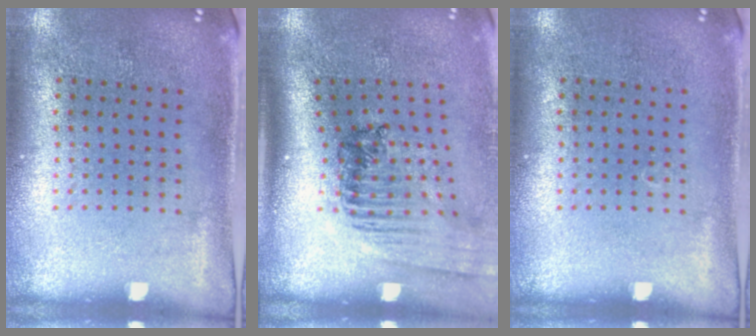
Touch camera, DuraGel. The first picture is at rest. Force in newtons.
{"total": 1.7, "press": 1.4, "slide": 1.0}
{"total": 0.0}